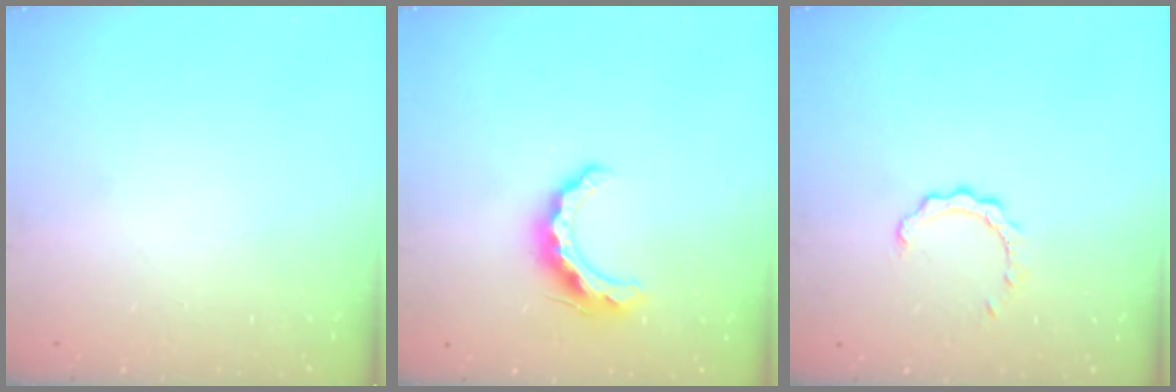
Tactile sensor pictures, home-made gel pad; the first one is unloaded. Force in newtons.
{"total": 10.1, "press": 10.1, "slide": 0.6}
{"total": 2.3, "press": 2.3, "slide": 0.2}